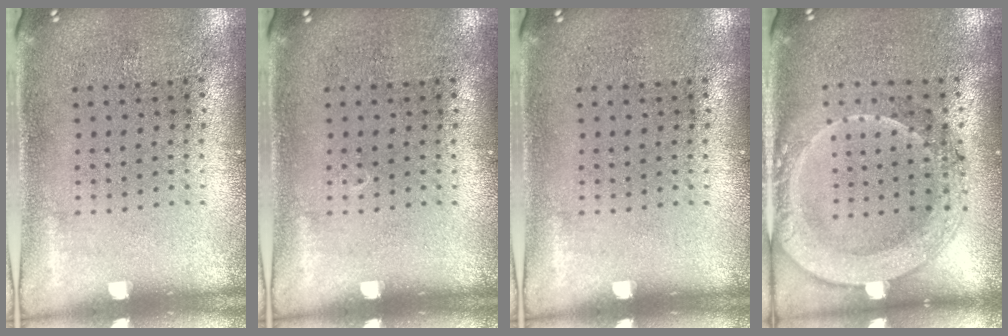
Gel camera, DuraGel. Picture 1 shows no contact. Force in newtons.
{"total": 0.0}
{"total": 0.0}
{"total": 2.0, "press": 1.8, "slide": 0.9}